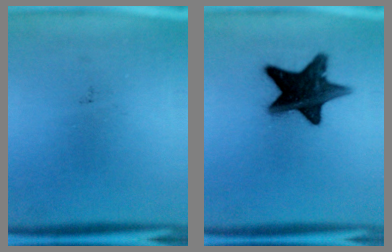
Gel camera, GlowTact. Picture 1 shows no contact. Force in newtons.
{"total": 15.0}